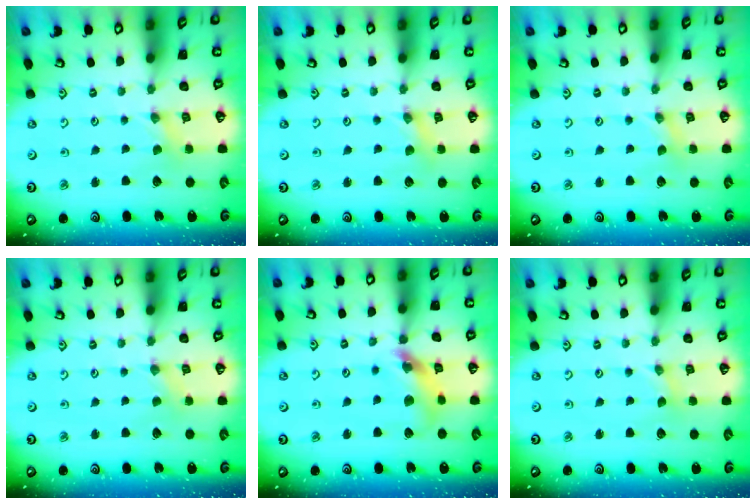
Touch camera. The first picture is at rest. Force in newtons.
{"total": 1.4, "press": 1.4, "slide": 0.2}
{"total": 0.0}
{"total": 0.0}
{"total": 12.8, "press": 12.7, "slide": 1.5}
{"total": 0.0}